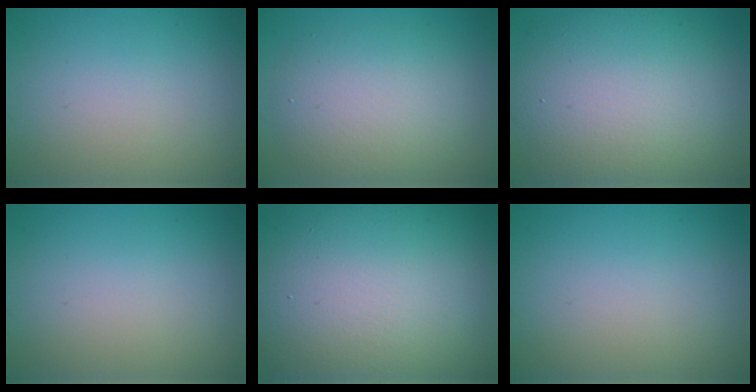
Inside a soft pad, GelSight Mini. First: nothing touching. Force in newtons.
{"total": 5.5, "press": 5.5, "slide": 0.6}
{"total": 11.1, "press": 11.1, "slide": 0.7}
{"total": 0.0}
{"total": 18.9, "press": 18.8, "slide": 0.6}
{"total": 0.0}